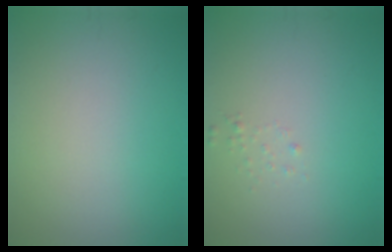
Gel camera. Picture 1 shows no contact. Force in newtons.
{"total": 0.6, "press": 0.6, "slide": 0.1}